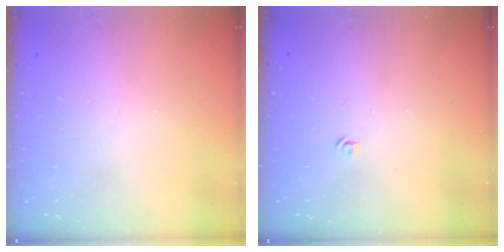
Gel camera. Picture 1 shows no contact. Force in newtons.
{"total": 3.2, "press": 3.2, "slide": 0.4}